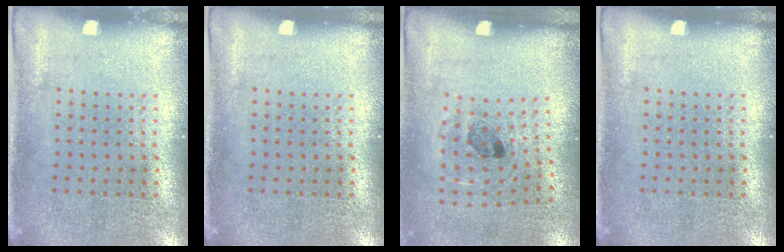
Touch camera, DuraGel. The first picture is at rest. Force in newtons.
{"total": 0.0}
{"total": 1.0, "press": 0.7, "slide": 0.7}
{"total": 0.0}